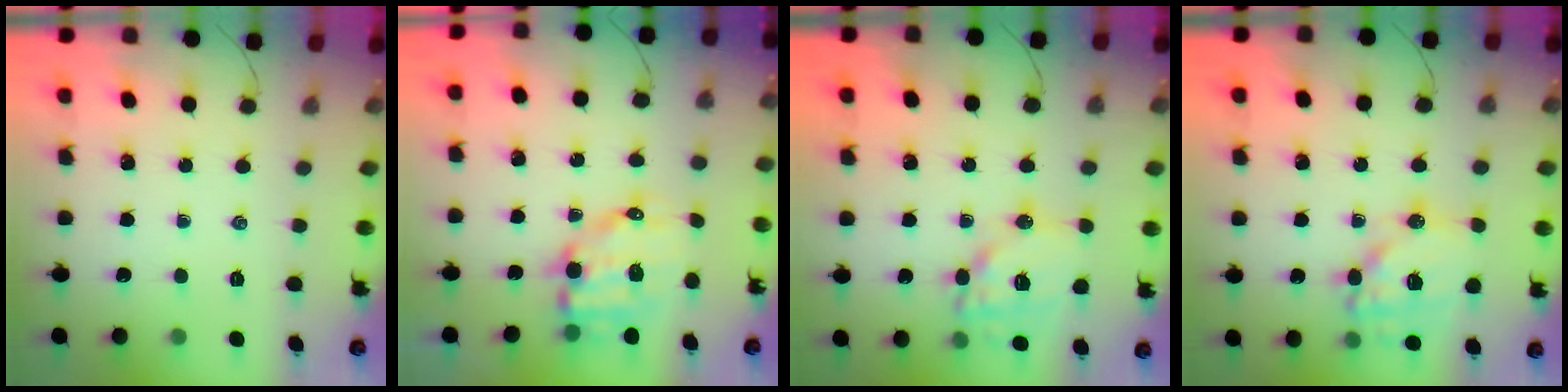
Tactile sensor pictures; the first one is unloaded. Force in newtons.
{"total": 9.9, "press": 9.6, "slide": 2.3}
{"total": 12.8, "press": 12.7, "slide": 1.9}
{"total": 16.1, "press": 15.9, "slide": 2.5}